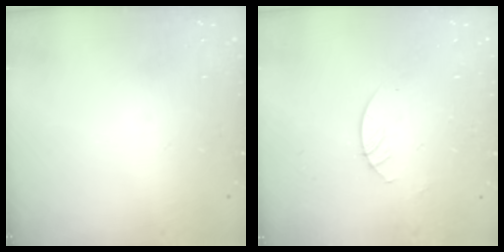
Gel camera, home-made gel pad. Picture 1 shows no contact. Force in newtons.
{"total": 3.0, "press": 2.9, "slide": 0.3}